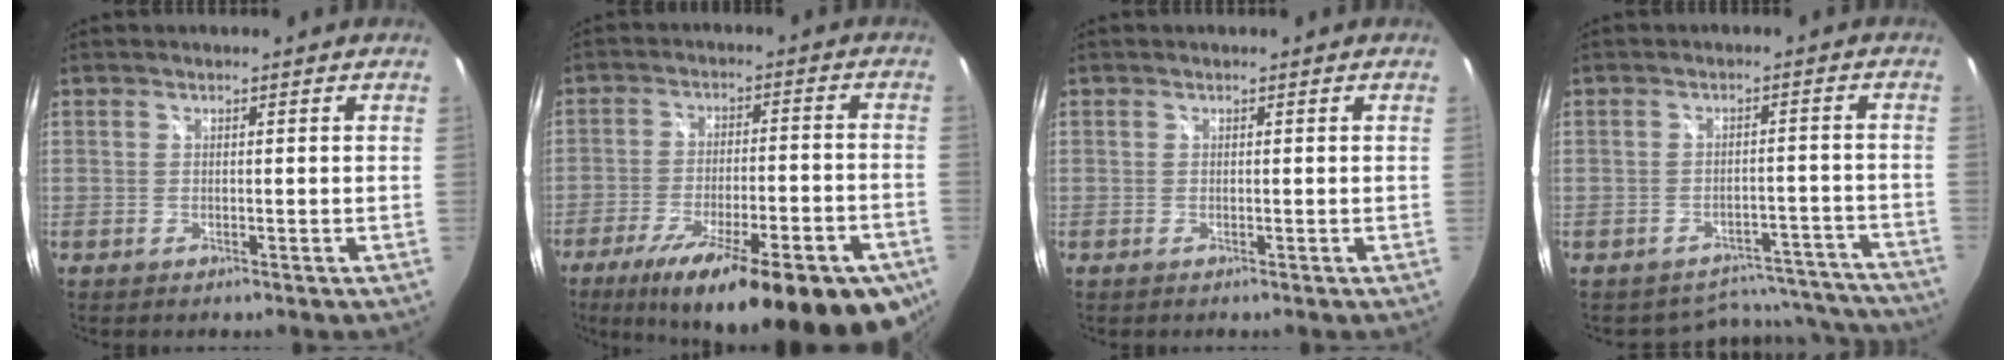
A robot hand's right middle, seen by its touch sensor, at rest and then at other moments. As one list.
[{"total": 25.6, "force": [-17.2, 6.1, 17.9], "torque": [-0.286, -0.049, -0.240]}, {"total": 0.0}, {"total": 9.6, "force": [-8.8, 3.8, 0.2], "torque": [0.008, 0.034, -0.091]}]